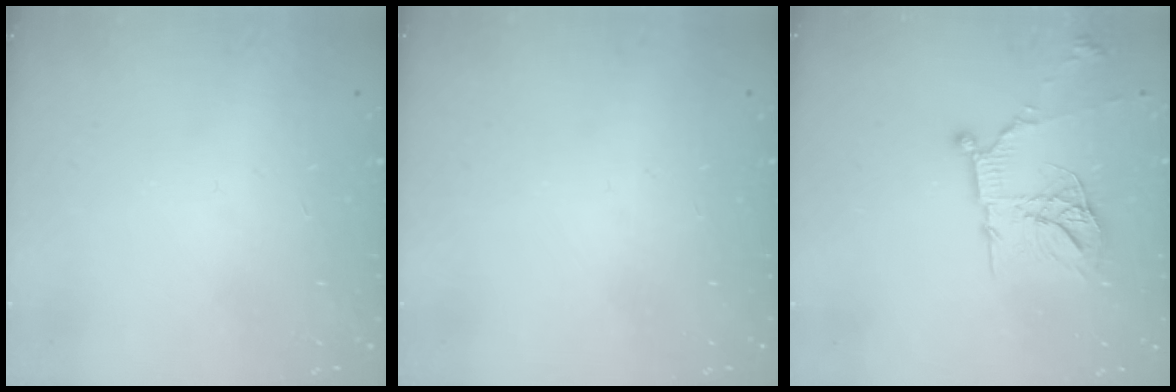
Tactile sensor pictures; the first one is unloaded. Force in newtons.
{"total": 0.0}
{"total": 15.2, "press": 15.2, "slide": 0.8}